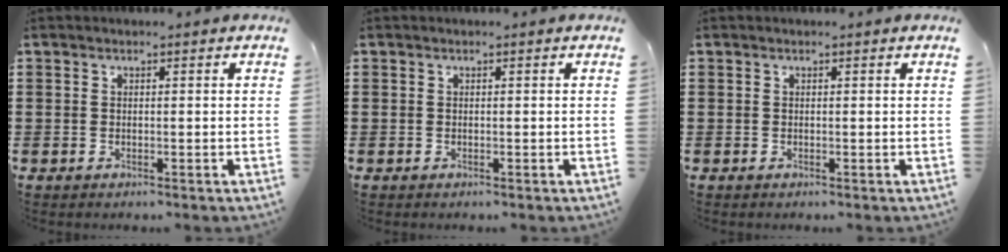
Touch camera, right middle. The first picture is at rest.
{"total": 0.0}
{"total": 0.0}